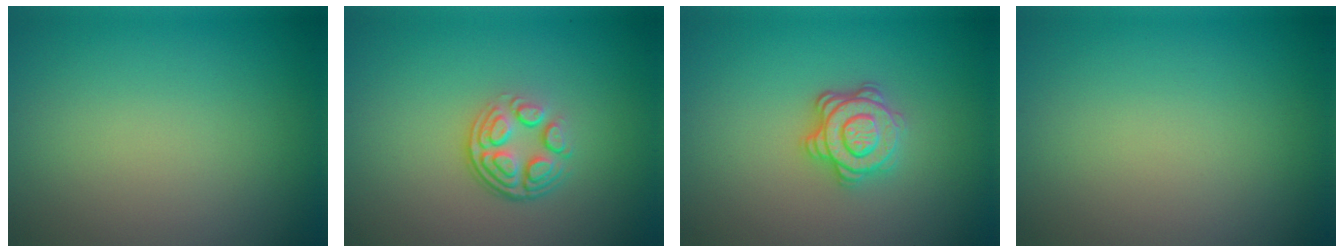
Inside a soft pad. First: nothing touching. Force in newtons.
{"total": 4.0, "press": 2.7, "slide": 2.9}
{"total": 3.5, "press": 3.0, "slide": 1.9}
{"total": 0.0}